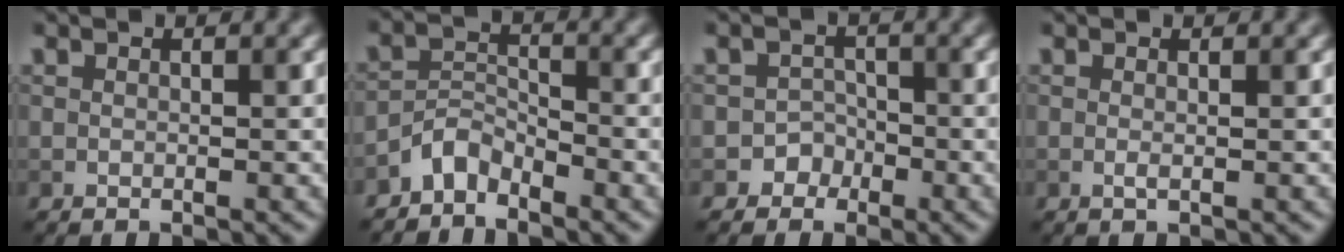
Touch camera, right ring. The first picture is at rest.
{"total": 2.6, "force": [-2.3, 1.0, 0.7], "torque": [-0.010, 0.011, -0.051]}
{"total": 2.0, "force": [-1.1, 1.6, 0.0], "torque": [0.020, 0.013, -0.023]}
{"total": 0.6, "force": [0.0, 0.1, 0.6], "torque": [-0.012, -0.002, -0.001]}